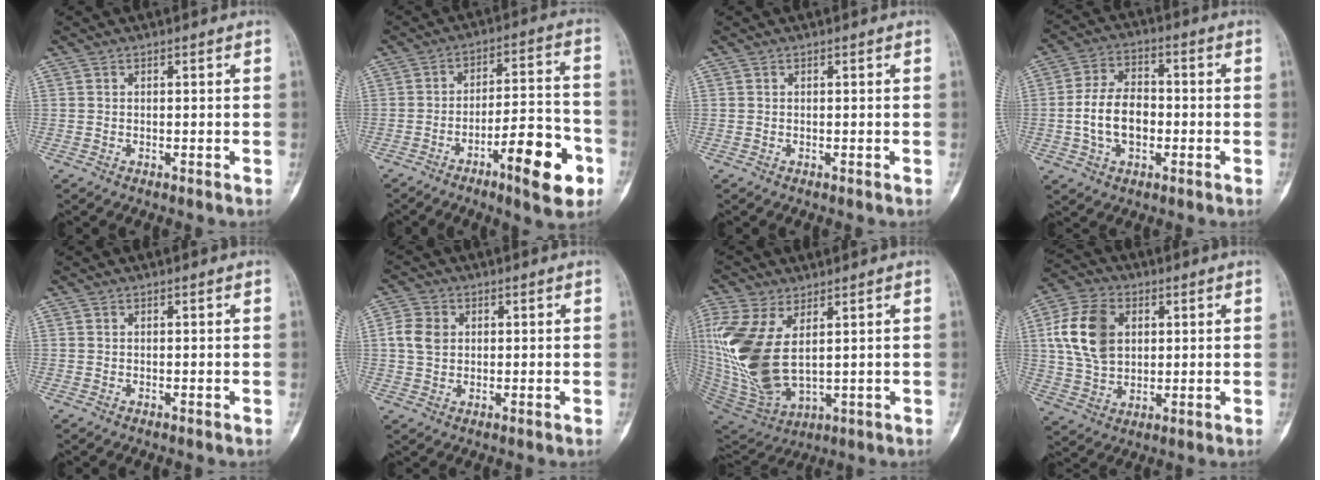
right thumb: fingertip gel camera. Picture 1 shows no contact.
{"total": 14.4, "force": [-6.9, 4.0, 12.0], "torque": [-0.164, 0.045, -0.101]}
{"total": 0.0}
{"total": 10.4, "force": [-1.6, 6.8, 7.7], "torque": [-0.128, 0.022, -0.032]}
{"total": 0.0}
{"total": 5.3, "force": [1.0, 4.2, 3.0], "torque": [-0.053, 0.004, 0.016]}
{"total": 17.5, "force": [3.3, 9.4, 14.4], "torque": [-0.326, -0.021, 0.079]}
{"total": 13.3, "force": [3.0, 9.4, 8.9], "torque": [-0.157, 0.003, 0.057]}